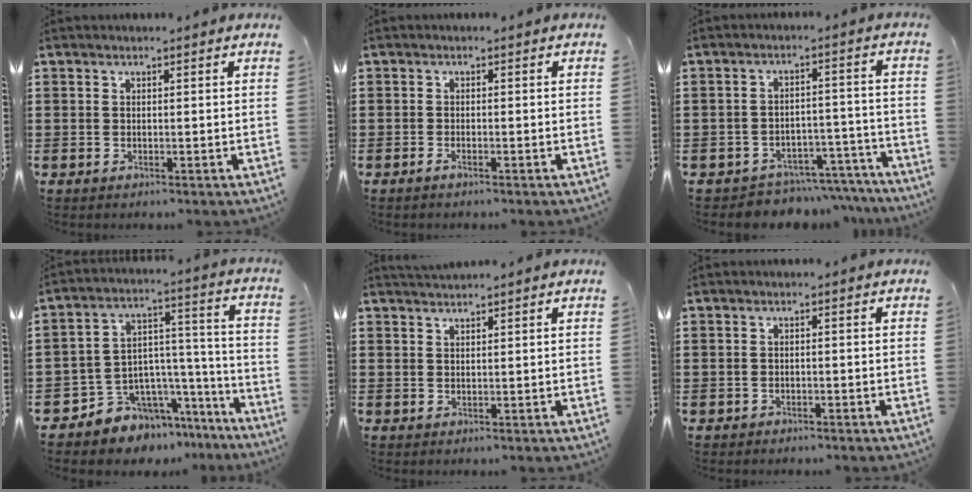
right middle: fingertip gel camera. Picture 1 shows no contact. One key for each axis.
{"total": 0.7, "fx": -0.5, "fy": 0.0, "fz": 0.5, "tx": -0.010, "ty": -0.004, "tz": -0.009}
{"total": 5.0, "fx": -4.9, "fy": 1.0, "fz": 0.4, "tx": -0.008, "ty": 0.015, "tz": -0.098}
{"total": 7.0, "fx": -5.7, "fy": 4.1, "fz": 0.0, "tx": -0.018, "ty": -0.003, "tz": -0.105}
{"total": 1.5, "fx": 1.5, "fy": 0.2, "fz": 0.1, "tx": -0.005, "ty": 0.002, "tz": 0.028}
{"total": 0.8, "fx": -0.8, "fy": 0.2, "fz": -0.1, "tx": -0.002, "ty": 0.000, "tz": -0.017}